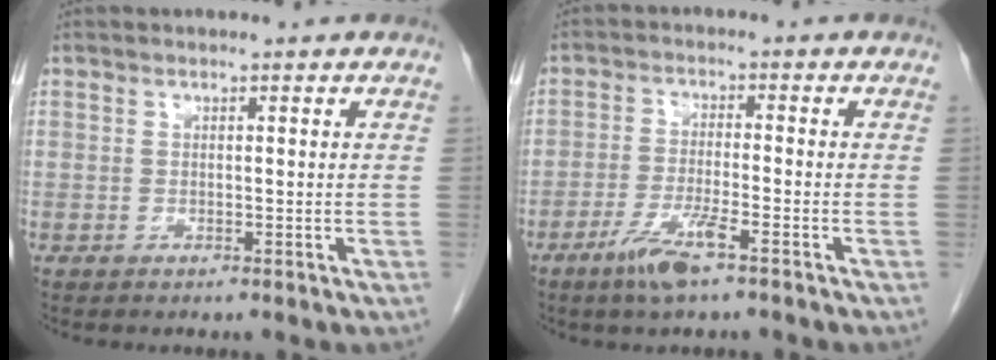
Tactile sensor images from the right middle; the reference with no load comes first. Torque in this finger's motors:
{"motor_torque": [0.84, -0.55, 0.14, 0.10]}